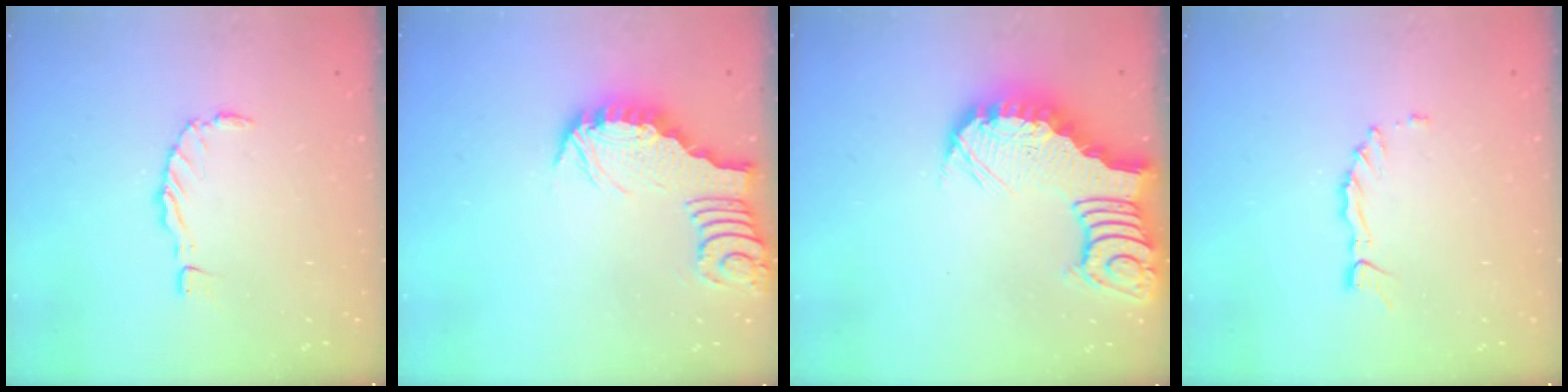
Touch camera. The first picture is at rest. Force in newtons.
{"total": 3.0, "press": 3.0, "slide": 0.3}
{"total": 4.7, "press": 4.7, "slide": 0.6}
{"total": 1.5, "press": 1.5, "slide": 0.4}